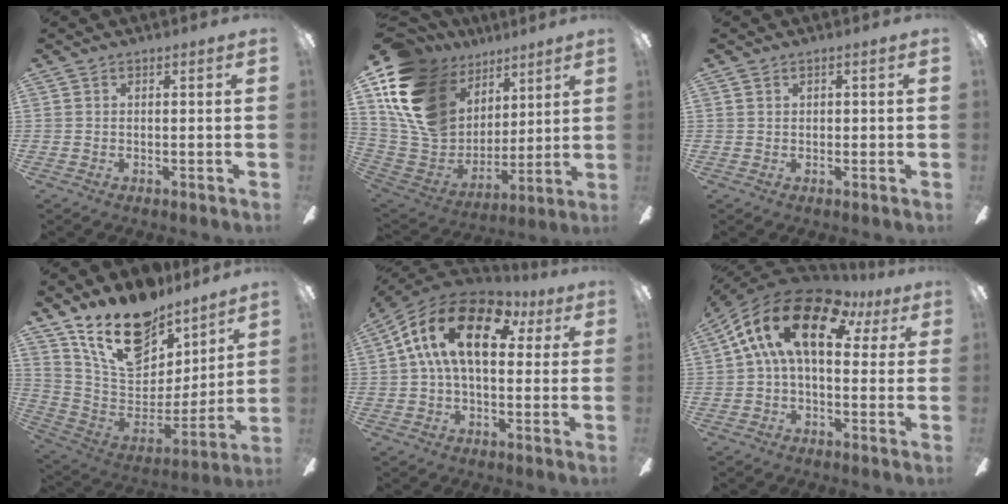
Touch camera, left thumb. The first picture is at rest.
{"total": 20.1, "force": [9.8, 14.2, 10.4], "torque": [-0.230, -0.045, 0.187]}
{"total": 0.7, "force": [0.2, 0.5, 0.4], "torque": [-0.008, 0.003, 0.004]}
{"total": 20.2, "force": [15.0, 9.7, 9.4], "torque": [-0.172, -0.102, 0.272]}
{"total": 18.1, "force": [5.8, 9.6, 14.2], "torque": [-0.276, 0.007, 0.097]}
{"total": 19.3, "force": [6.6, 9.5, 15.4], "torque": [-0.292, -0.014, 0.105]}